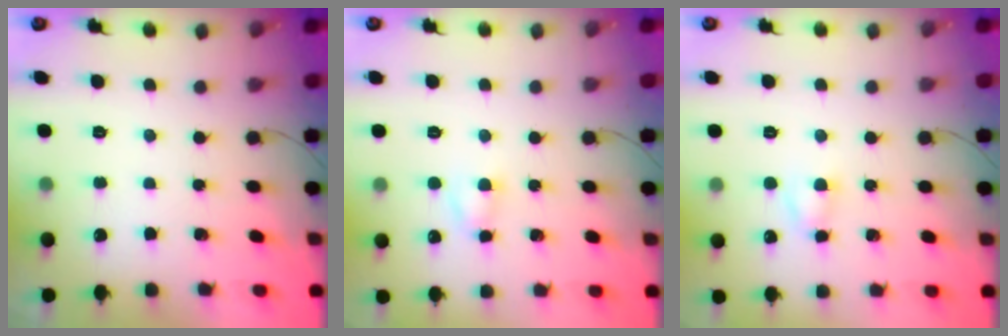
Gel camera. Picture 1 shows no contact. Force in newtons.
{"total": 3.0, "press": 2.7, "slide": 1.2}
{"total": 3.0, "press": 2.7, "slide": 1.2}